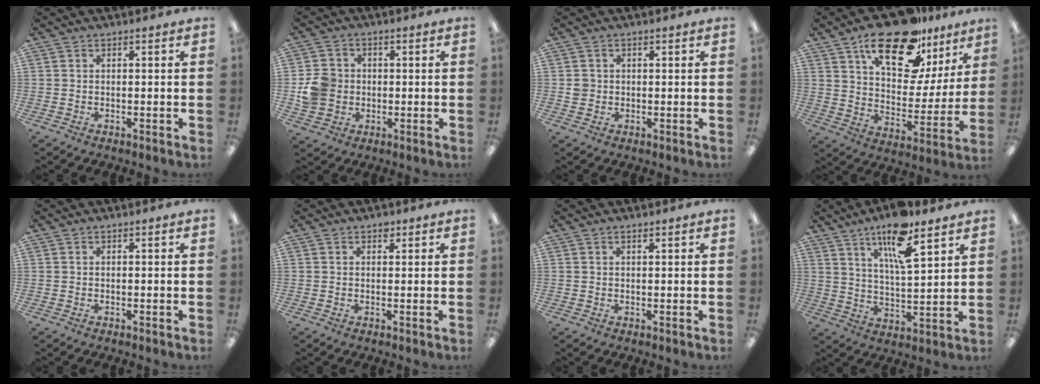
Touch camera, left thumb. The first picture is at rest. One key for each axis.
{"total": 7.2, "fx": -0.2, "fy": 6.6, "fz": 2.8, "tx": -0.051, "ty": 0.016, "tz": -0.001}
{"total": 2.0, "fx": 0.1, "fy": 2.0, "fz": 0.5, "tx": -0.003, "ty": 0.002, "tz": -0.003}
{"total": 21.2, "fx": 14.4, "fy": 9.4, "fz": 12.5, "tx": -0.195, "ty": -0.082, "tz": 0.243}
{"total": 0.0}
{"total": 1.3, "fx": 0.8, "fy": 0.9, "fz": 0.5, "tx": -0.003, "ty": -0.001, "tz": 0.013}
{"total": 0.7, "fx": 0.5, "fy": 0.2, "fz": 0.4, "tx": -0.010, "ty": 0.001, "tz": 0.010}
{"total": 13.1, "fx": 9.0, "fy": 3.4, "fz": 8.9, "tx": -0.154, "ty": -0.045, "tz": 0.150}